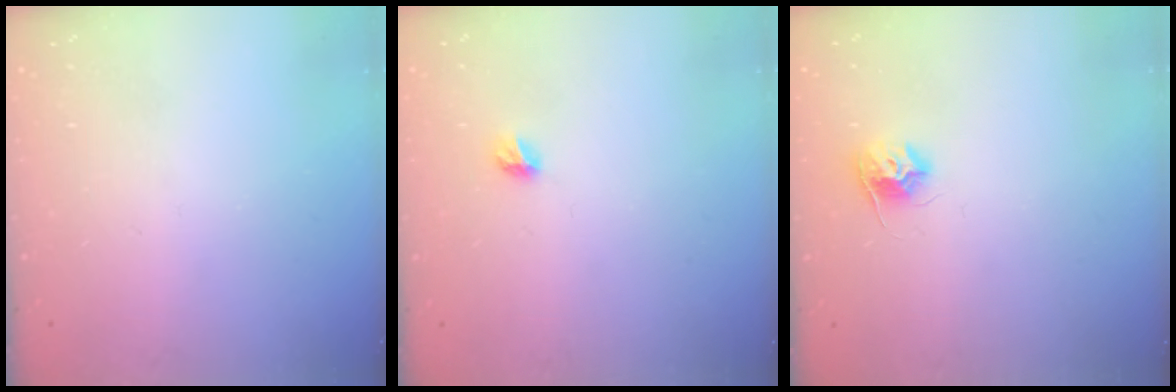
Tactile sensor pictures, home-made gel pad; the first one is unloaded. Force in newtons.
{"total": 4.4, "press": 4.4, "slide": 0.5}
{"total": 8.3, "press": 8.2, "slide": 0.6}